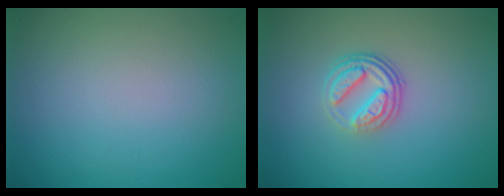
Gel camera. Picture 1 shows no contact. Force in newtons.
{"total": 3.7, "press": 2.7, "slide": 2.6}